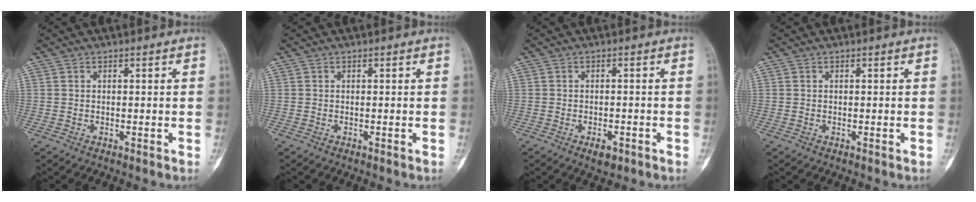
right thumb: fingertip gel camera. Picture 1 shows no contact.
{"total": 0.0}
{"total": 2.9, "force": [-1.6, 1.5, 1.9], "torque": [-0.020, 0.008, -0.019]}
{"total": 0.0}